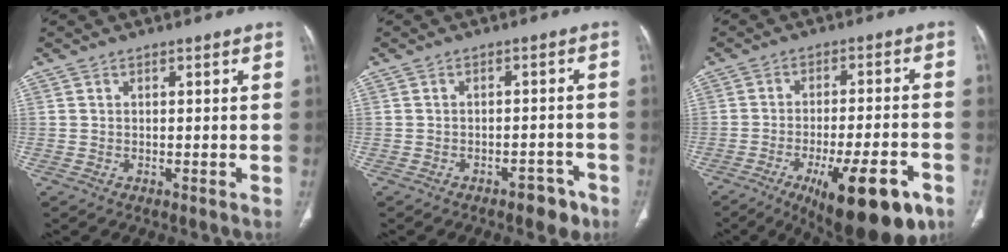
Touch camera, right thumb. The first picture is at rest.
{"total": 4.5, "force": [-3.1, 2.2, 2.4], "torque": [-0.015, 0.023, -0.038]}
{"total": 18.5, "force": [-9.7, 5.5, 14.7], "torque": [-0.171, 0.035, -0.133]}